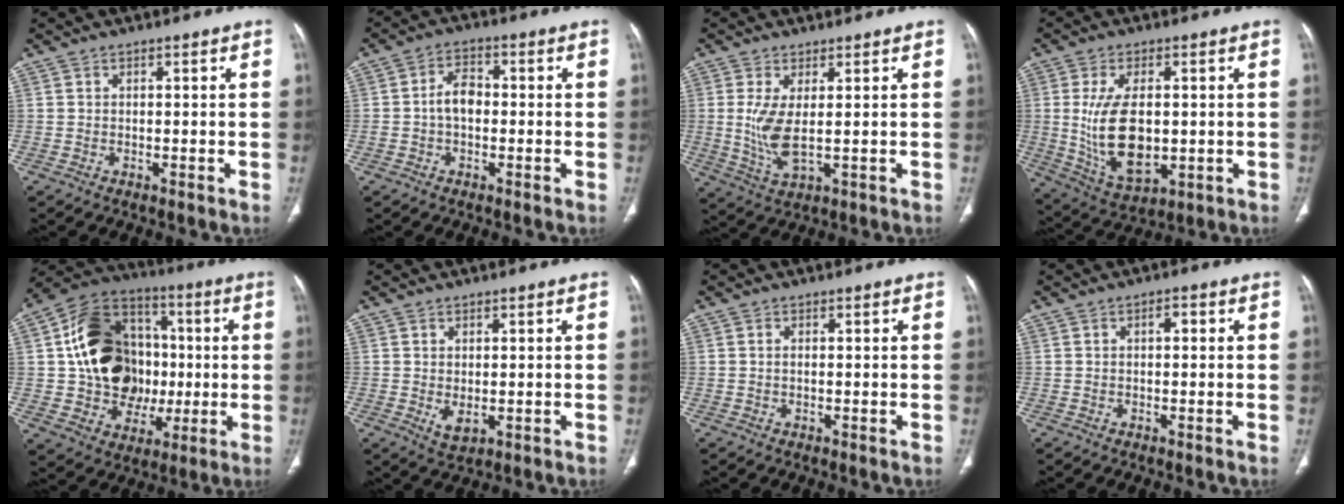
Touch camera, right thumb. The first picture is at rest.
{"total": 4.9, "force": [-0.5, 3.2, 3.7], "torque": [-0.059, 0.017, -0.016]}
{"total": 6.8, "force": [0.6, 2.2, 6.4], "torque": [-0.147, -0.019, 0.021]}
{"total": 13.8, "force": [0.0, 7.2, 11.8], "torque": [-0.216, -0.015, 0.019]}
{"total": 21.8, "force": [1.1, 17.1, 13.5], "torque": [-0.193, 0.023, 0.028]}
{"total": 3.2, "force": [-0.4, 1.8, 2.6], "torque": [-0.041, -0.007, 0.006]}
{"total": 0.5, "force": [0.1, 0.2, 0.5], "torque": [-0.013, 0.000, 0.001]}
{"total": 1.5, "force": [0.3, 0.7, 1.3], "torque": [-0.016, 0.005, 0.001]}